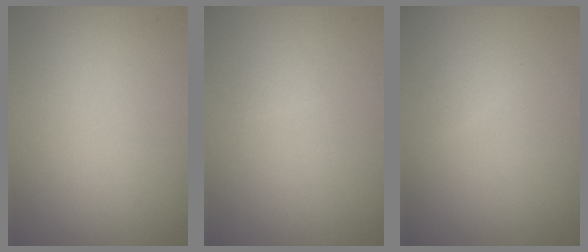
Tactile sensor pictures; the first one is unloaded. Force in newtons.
{"total": 0.6, "press": 0.6, "slide": 0.1}
{"total": 0.8, "press": 0.8, "slide": 0.1}